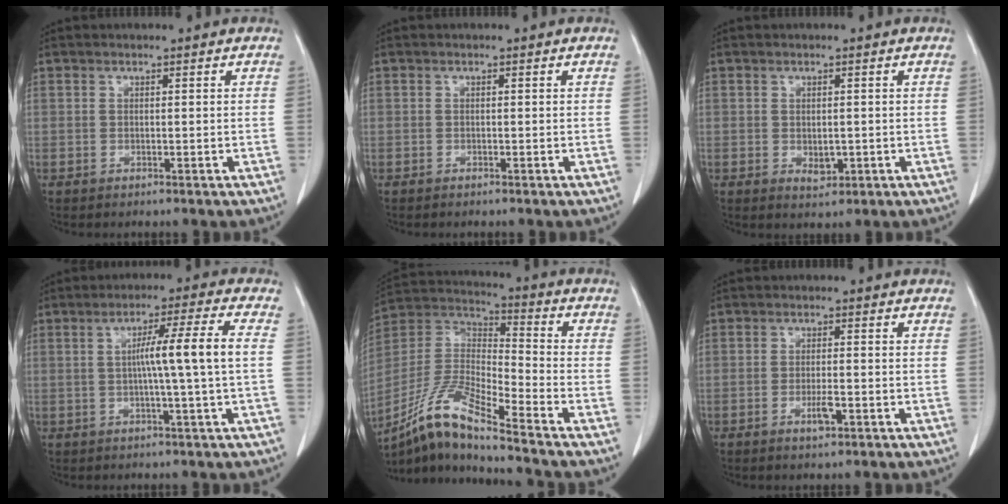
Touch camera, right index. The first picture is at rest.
{"total": 0.0}
{"total": 2.3, "force": [-0.4, 1.4, 1.8], "torque": [-0.025, -0.003, 0.002]}
{"total": 7.5, "force": [0.0, -1.6, 7.4], "torque": [-0.122, 0.009, 0.004]}
{"total": 13.7, "force": [-10.8, 0.1, 8.5], "torque": [-0.180, -0.001, -0.205]}
{"total": 2.7, "force": [-1.2, 0.6, 2.4], "torque": [-0.042, -0.001, -0.017]}